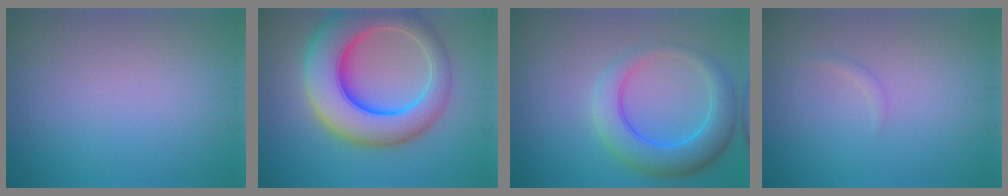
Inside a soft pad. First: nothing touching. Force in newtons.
{"total": 11.4, "press": 11.4, "slide": 0.4}
{"total": 5.6, "press": 5.6, "slide": 0.2}
{"total": 0.6, "press": 0.6, "slide": 0.0}